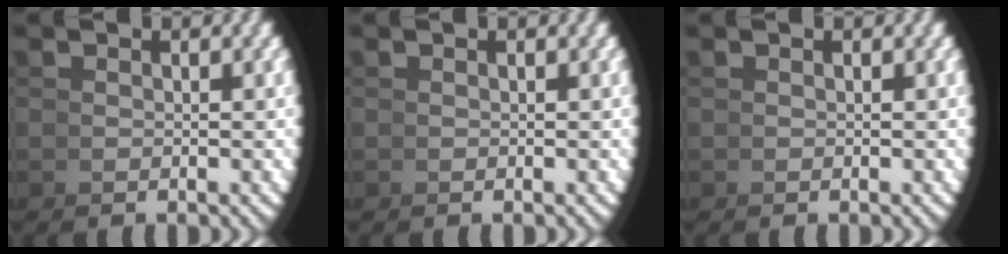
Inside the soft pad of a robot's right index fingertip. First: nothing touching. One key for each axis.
{"total": 0.0}
{"total": 0.0}